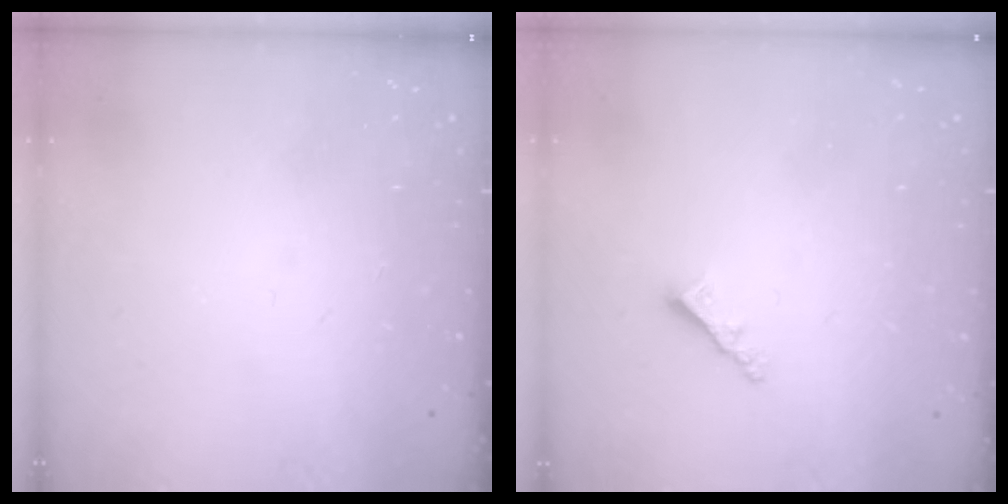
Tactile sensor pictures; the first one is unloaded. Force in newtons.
{"total": 2.3, "press": 2.3, "slide": 0.1}